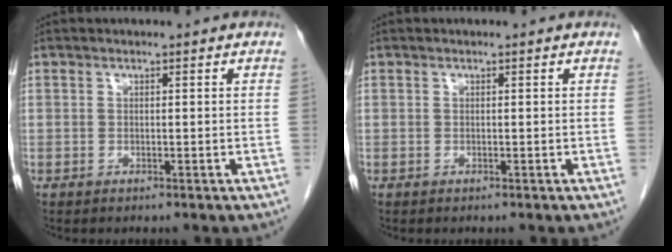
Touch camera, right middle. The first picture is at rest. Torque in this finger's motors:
{"motor_torque": [-0.26, -0.15, -0.02, -0.01]}